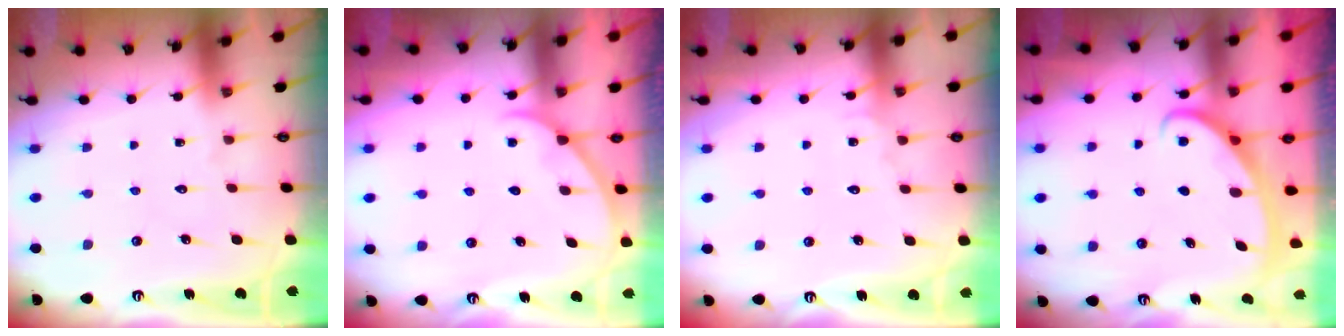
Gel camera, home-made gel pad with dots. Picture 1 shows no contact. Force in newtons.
{"total": 3.2, "press": 3.2, "slide": 0.1}
{"total": 3.6, "press": 3.5, "slide": 0.4}
{"total": 2.8, "press": 2.8, "slide": 0.4}